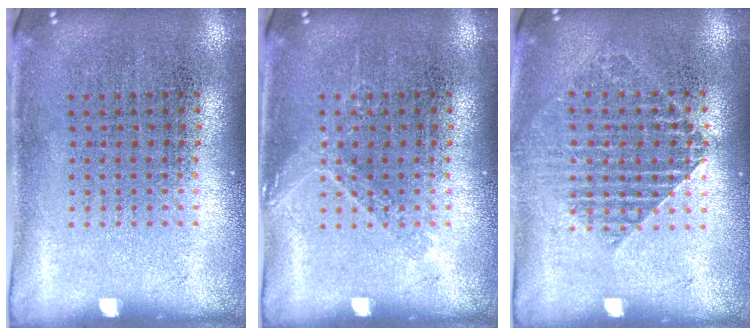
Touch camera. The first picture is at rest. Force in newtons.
{"total": 1.1, "press": 1.1, "slide": 0.3}
{"total": 1.4, "press": 1.3, "slide": 0.5}